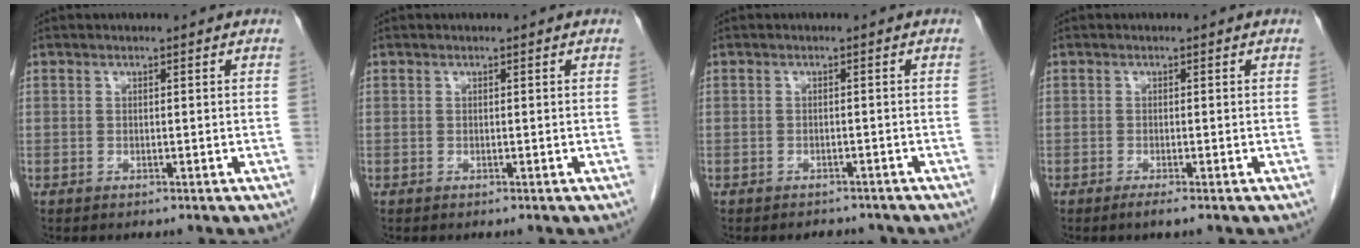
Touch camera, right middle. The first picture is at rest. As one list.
[{"total": 0.0}, {"total": 3.3, "force": [-3.0, 1.4, 0.4], "torque": [-0.004, 0.001, -0.038]}, {"total": 1.2, "force": [-0.8, -0.1, 0.8], "torque": [-0.014, -0.002, -0.016]}]